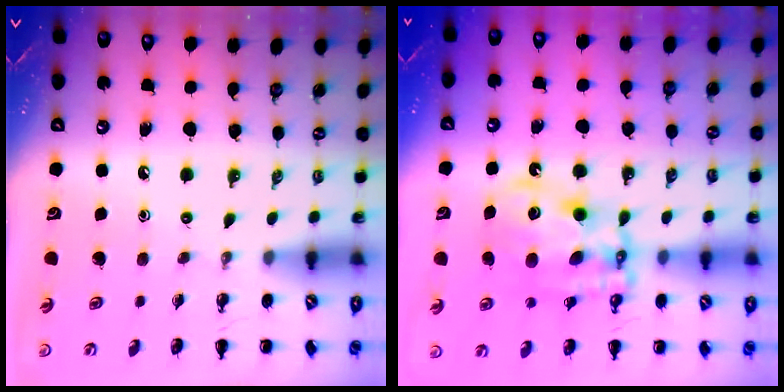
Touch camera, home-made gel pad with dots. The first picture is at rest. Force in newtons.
{"total": 12.6, "press": 12.2, "slide": 3.3}